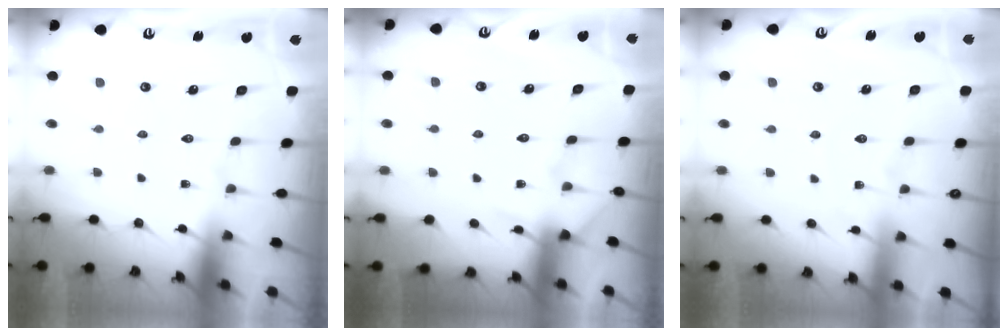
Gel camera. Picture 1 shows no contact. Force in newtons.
{"total": 6.2, "press": 6.1, "slide": 0.8}
{"total": 4.2, "press": 4.2, "slide": 0.3}